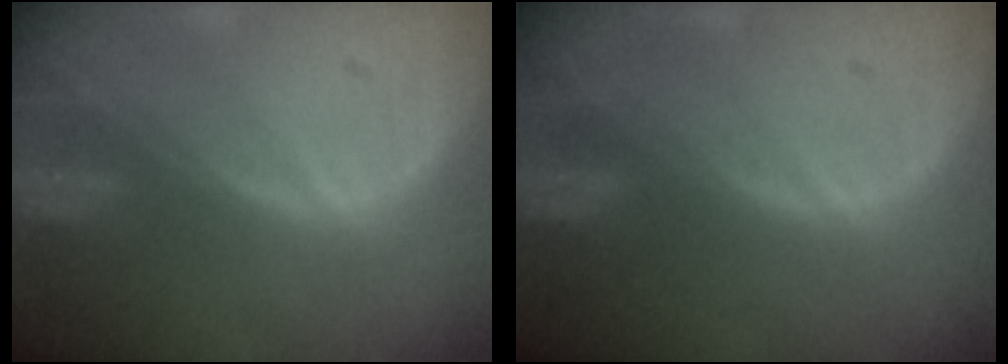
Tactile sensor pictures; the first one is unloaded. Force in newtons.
{"total": 0.0}